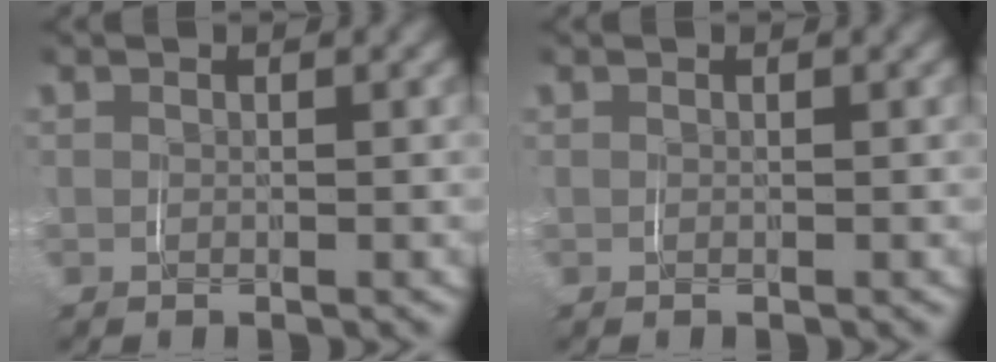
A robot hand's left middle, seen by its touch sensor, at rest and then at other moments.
{"total": 0.0}